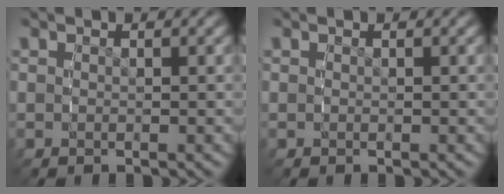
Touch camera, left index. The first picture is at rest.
{"total": 0.0}